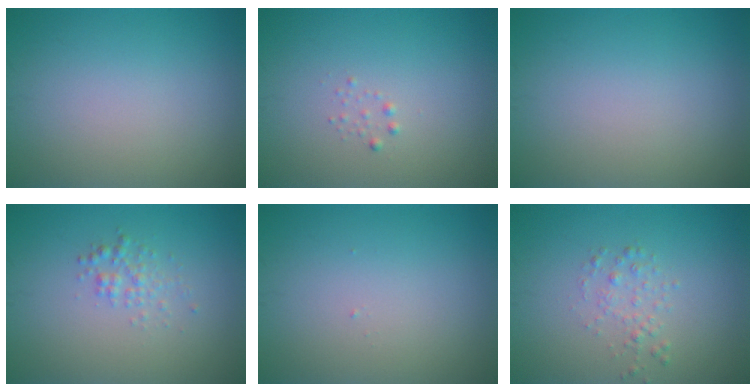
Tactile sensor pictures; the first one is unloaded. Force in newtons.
{"total": 0.6, "press": 0.6, "slide": 0.0}
{"total": 0.0}
{"total": 1.5, "press": 1.5, "slide": 0.0}
{"total": 0.0}
{"total": 1.4, "press": 1.4, "slide": 0.1}